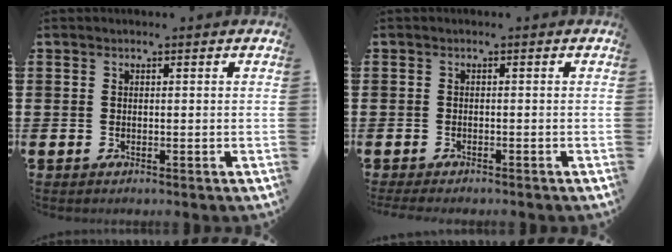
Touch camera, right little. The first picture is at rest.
{"total": 0.7, "force": [-0.6, 0.1, 0.3], "torque": [-0.007, -0.002, -0.012]}